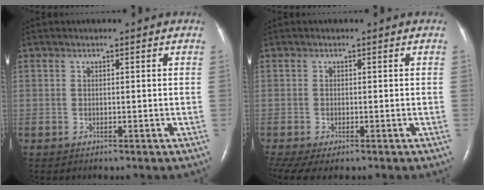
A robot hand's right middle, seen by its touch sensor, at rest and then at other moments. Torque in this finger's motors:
{"motor_torque": [0.80, -0.90, 0.26, 0.09]}